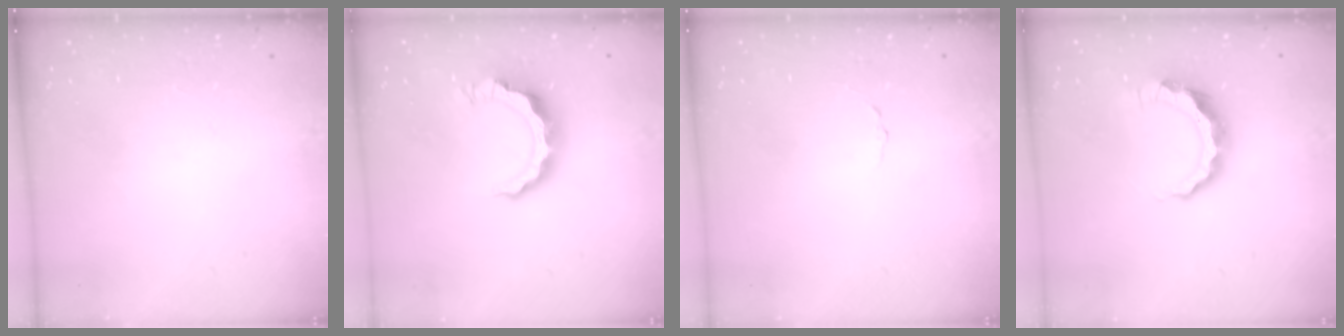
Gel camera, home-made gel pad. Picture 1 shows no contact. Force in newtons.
{"total": 9.5, "press": 9.4, "slide": 1.0}
{"total": 1.6, "press": 1.6, "slide": 0.1}
{"total": 9.0, "press": 9.0, "slide": 0.2}